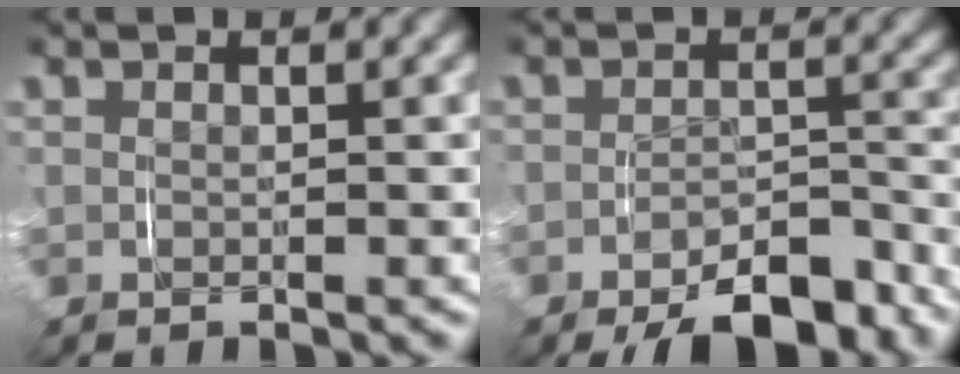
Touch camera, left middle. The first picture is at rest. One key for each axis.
{"total": 7.6, "fx": -6.5, "fy": 2.5, "fz": 3.1, "tx": -0.027, "ty": -0.001, "tz": -0.106}